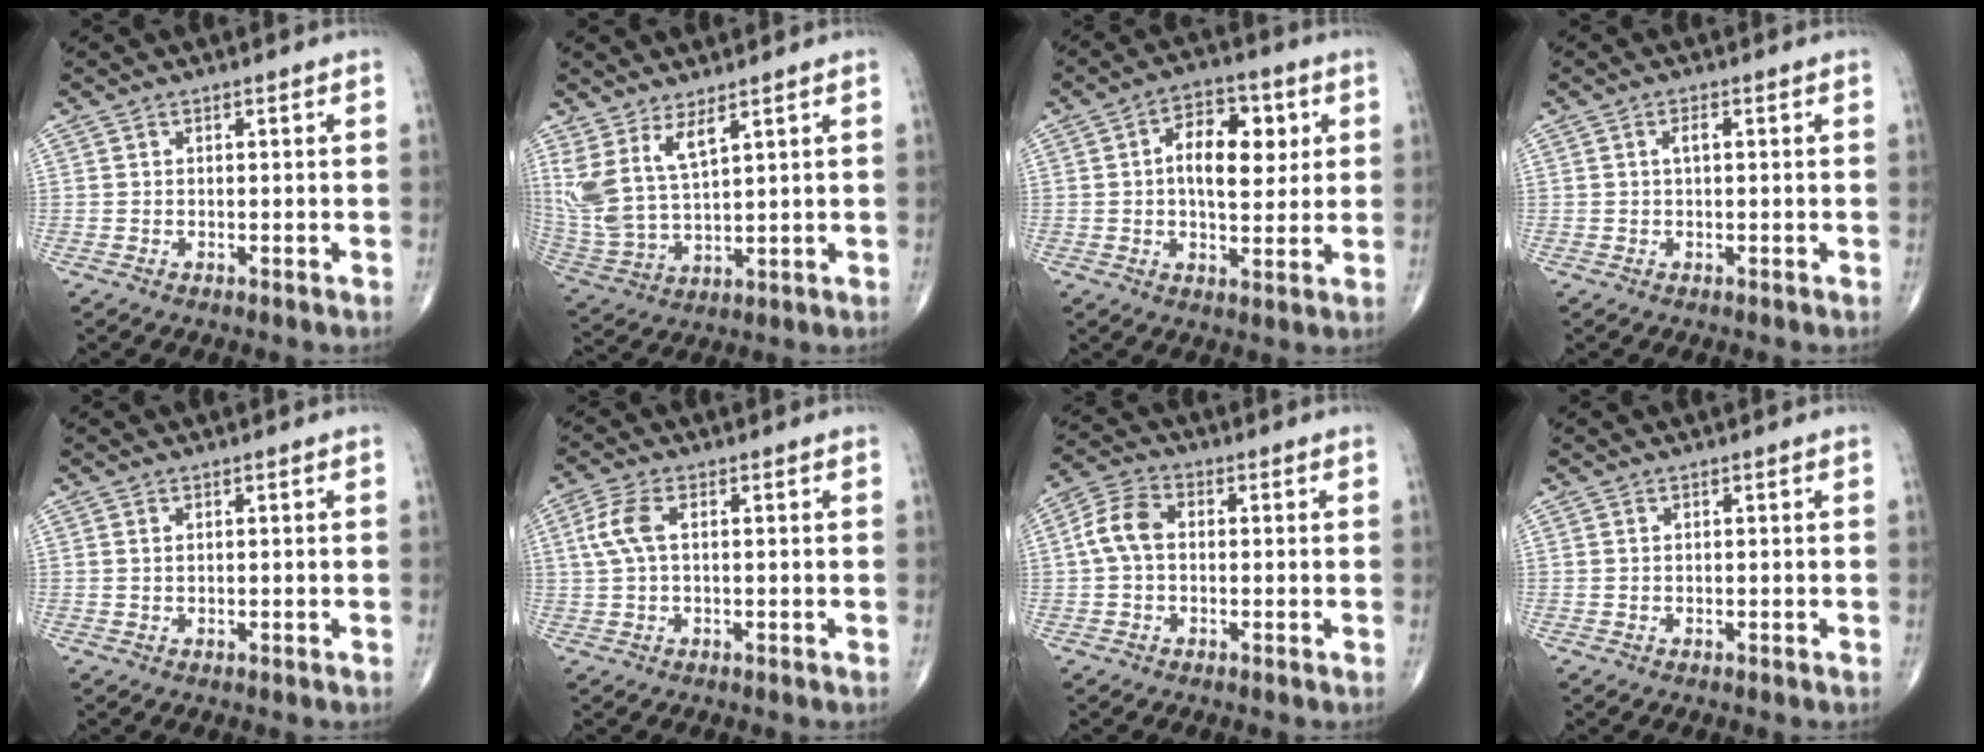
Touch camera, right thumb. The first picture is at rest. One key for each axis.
{"total": 10.0, "fx": 5.5, "fy": 3.5, "fz": 7.6, "tx": -0.168, "ty": -0.032, "tz": 0.128}
{"total": 11.3, "fx": 2.2, "fy": 6.4, "fz": 9.1, "tx": -0.111, "ty": 0.003, "tz": 0.030}
{"total": 1.5, "fx": 0.2, "fy": 0.6, "fz": 1.4, "tx": -0.028, "ty": 0.002, "tz": 0.003}
{"total": 0.6, "fx": 0.3, "fy": 0.2, "fz": 0.4, "tx": -0.011, "ty": 0.003, "tz": 0.007}
{"total": 5.1, "fx": 1.0, "fy": 2.4, "fz": 4.4, "tx": -0.118, "ty": 0.015, "tz": 0.018}
{"total": 6.3, "fx": 0.1, "fy": 4.2, "fz": 4.7, "tx": -0.094, "ty": 0.020, "tz": -0.006}
{"total": 0.0}